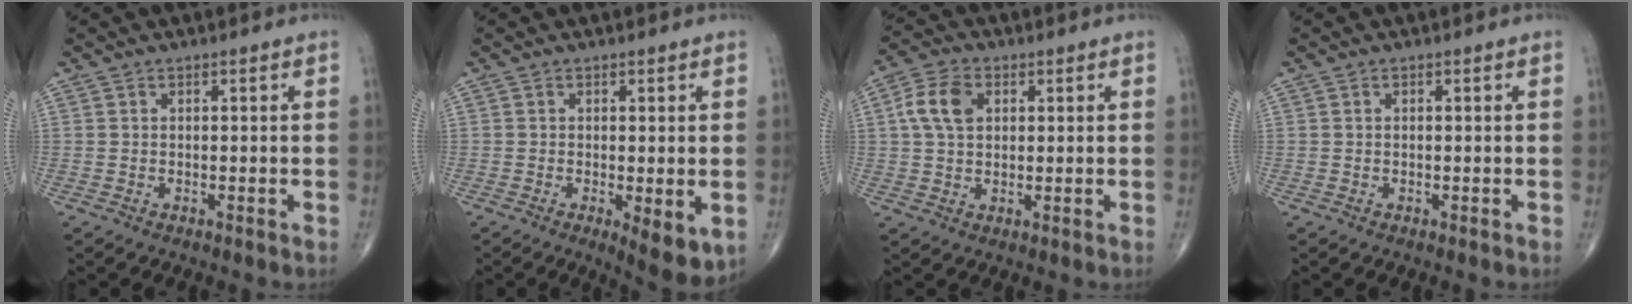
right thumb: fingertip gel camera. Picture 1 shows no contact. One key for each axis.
{"total": 6.5, "fx": -1.5, "fy": 2.1, "fz": 5.9, "tx": -0.084, "ty": -0.020, "tz": -0.020}
{"total": 7.2, "fx": 1.8, "fy": 4.9, "fz": 5.0, "tx": -0.094, "ty": 0.008, "tz": 0.029}
{"total": 0.0}